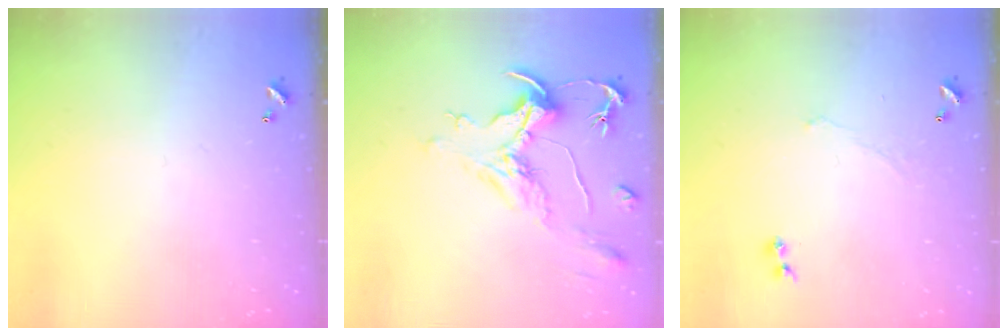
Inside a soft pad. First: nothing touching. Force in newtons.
{"total": 2.1, "press": 1.6, "slide": 1.3}
{"total": 1.5, "press": 1.4, "slide": 0.6}